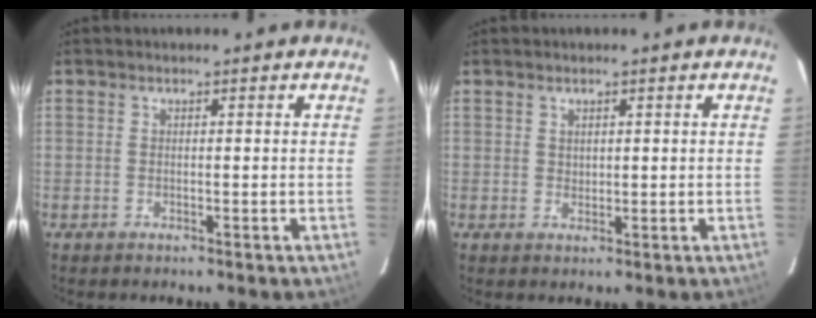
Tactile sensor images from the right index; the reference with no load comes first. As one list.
[{"total": 1.3, "force": [0.8, 0.9, 0.4], "torque": [-0.002, 0.004, 0.015]}]